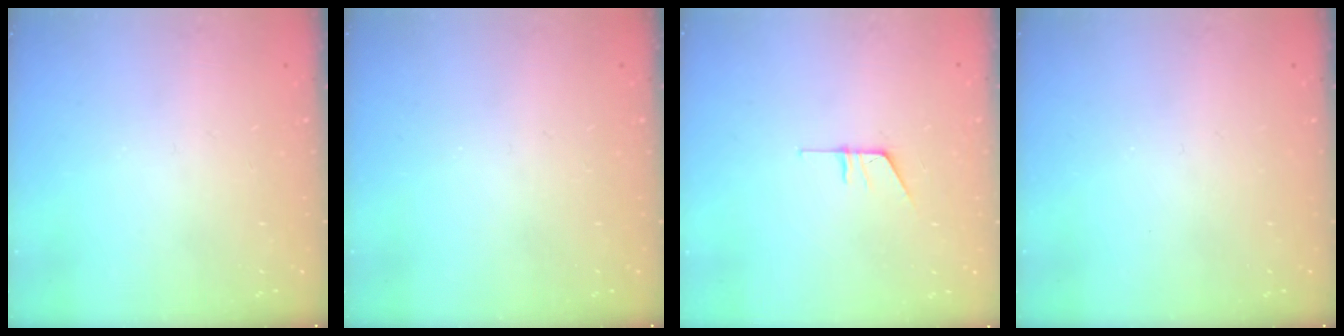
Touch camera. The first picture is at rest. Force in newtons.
{"total": 0.0}
{"total": 5.4, "press": 5.4, "slide": 0.5}
{"total": 0.0}